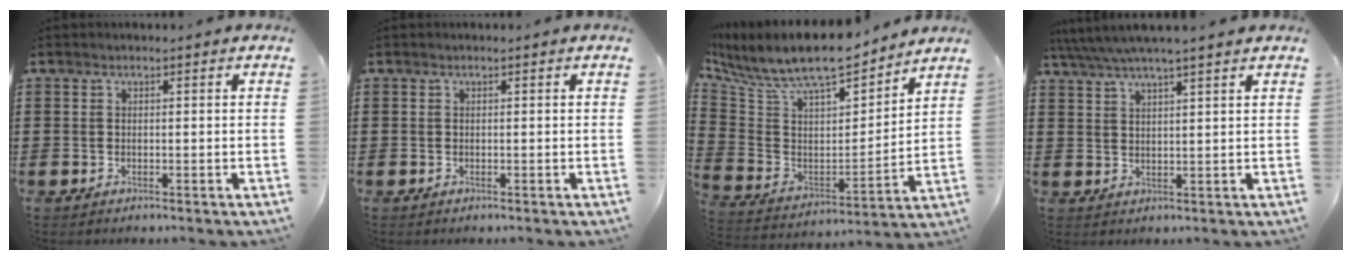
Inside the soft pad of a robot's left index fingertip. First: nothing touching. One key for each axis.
{"total": 0.0}
{"total": 9.6, "fx": 8.6, "fy": 2.2, "fz": 3.7, "tx": -0.113, "ty": -0.062, "tz": 0.149}
{"total": 4.0, "fx": 3.5, "fy": 0.2, "fz": 2.1, "tx": -0.049, "ty": -0.006, "tz": 0.062}